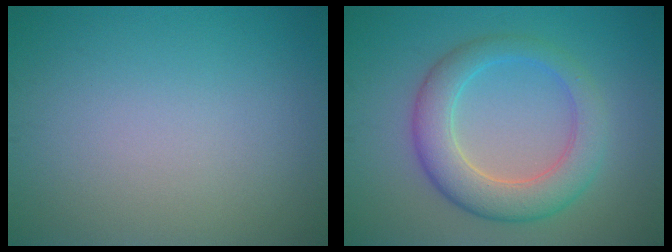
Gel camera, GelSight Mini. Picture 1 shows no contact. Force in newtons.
{"total": 5.8, "press": 5.8, "slide": 0.2}